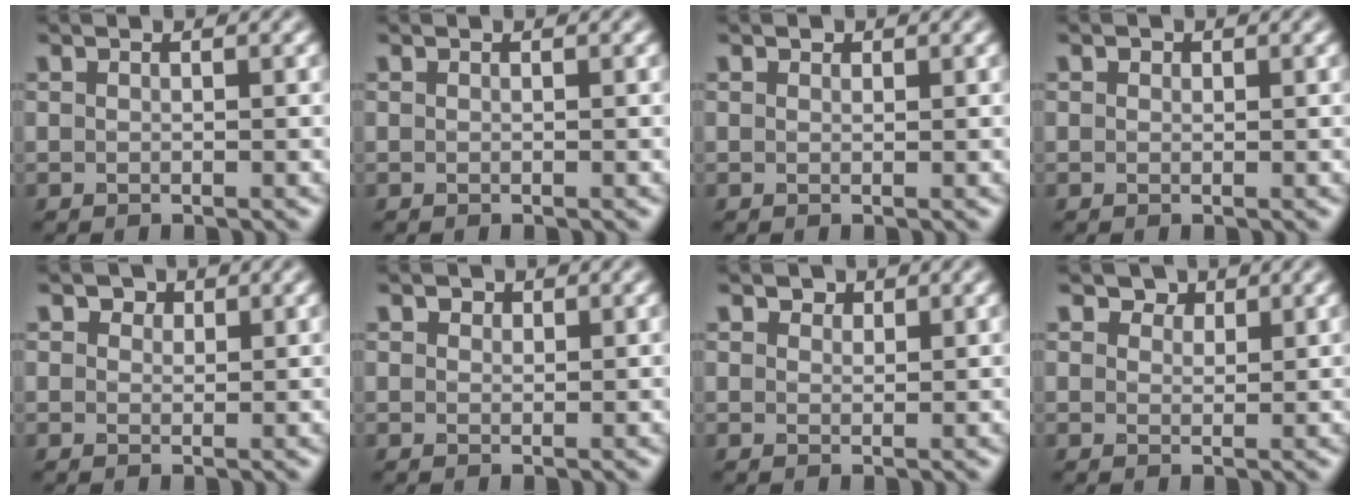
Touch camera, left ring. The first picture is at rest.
{"total": 0.0}
{"total": 0.5, "force": [0.4, 0.3, 0.1], "torque": [0.001, -0.001, 0.005]}
{"total": 0.6, "force": [0.3, 0.4, 0.2], "torque": [-0.001, -0.002, 0.002]}
{"total": 2.0, "force": [1.3, 1.3, 0.8], "torque": [-0.011, -0.002, 0.009]}
{"total": 1.1, "force": [0.8, 0.7, 0.4], "torque": [-0.007, -0.002, 0.007]}
{"total": 1.5, "force": [1.1, 0.9, 0.4], "torque": [-0.007, -0.004, 0.014]}
{"total": 2.2, "force": [1.7, 1.3, 0.7], "torque": [-0.015, -0.008, 0.024]}